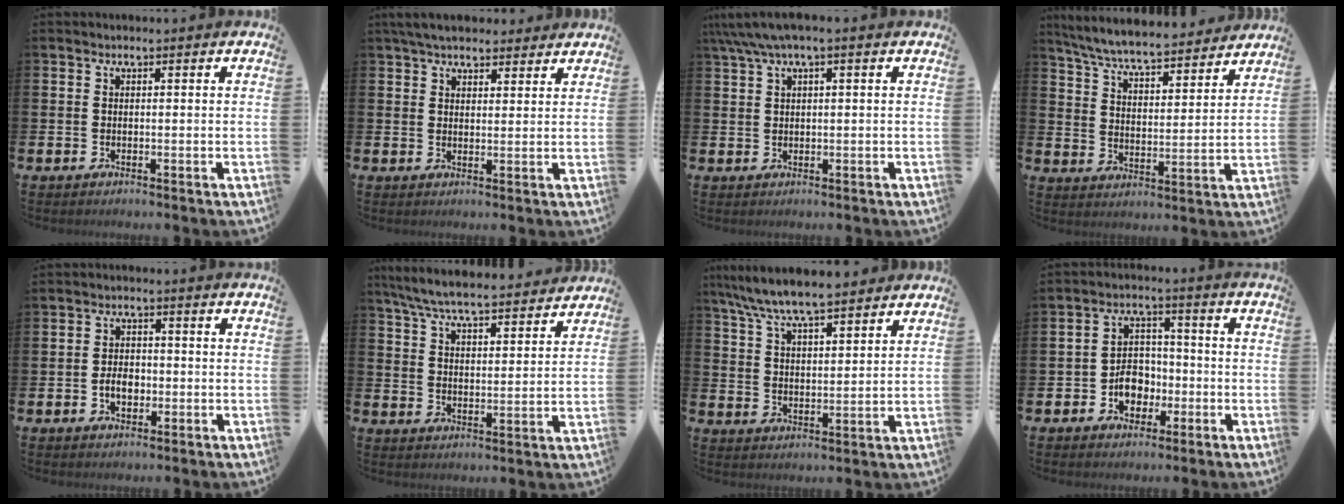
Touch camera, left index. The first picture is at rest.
{"total": 5.1, "force": [4.7, 1.7, 1.3], "torque": [-0.036, -0.009, 0.088]}
{"total": 3.0, "force": [1.6, 0.5, 2.4], "torque": [-0.047, 0.004, 0.029]}
{"total": 7.1, "force": [6.7, 0.7, 2.2], "torque": [-0.068, -0.051, 0.115]}
{"total": 3.2, "force": [-0.8, 2.1, 2.2], "torque": [-0.020, -0.005, -0.022]}
{"total": 7.4, "force": [7.0, 0.7, 2.2], "torque": [-0.066, -0.046, 0.123]}
{"total": 7.9, "force": [7.5, 0.8, 2.4], "torque": [-0.071, -0.035, 0.137]}
{"total": 5.1, "force": [-1.8, 4.0, 2.5], "torque": [-0.039, 0.006, -0.040]}